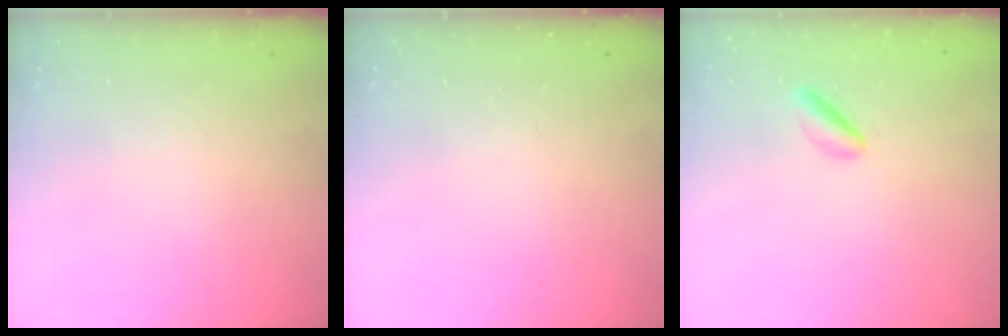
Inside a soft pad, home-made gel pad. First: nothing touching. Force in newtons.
{"total": 0.0}
{"total": 2.3, "press": 2.3, "slide": 0.4}